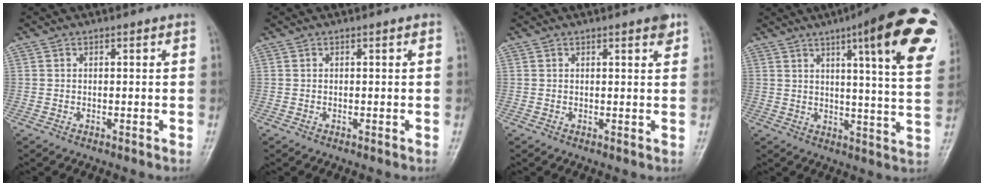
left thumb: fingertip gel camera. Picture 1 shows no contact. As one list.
[{"total": 0.0}, {"total": 2.1, "force": [1.3, 0.4, 1.6], "torque": [-0.017, -0.005, 0.015]}, {"total": 21.6, "force": [10.0, 3.8, 18.8], "torque": [-0.227, -0.027, 0.122]}]